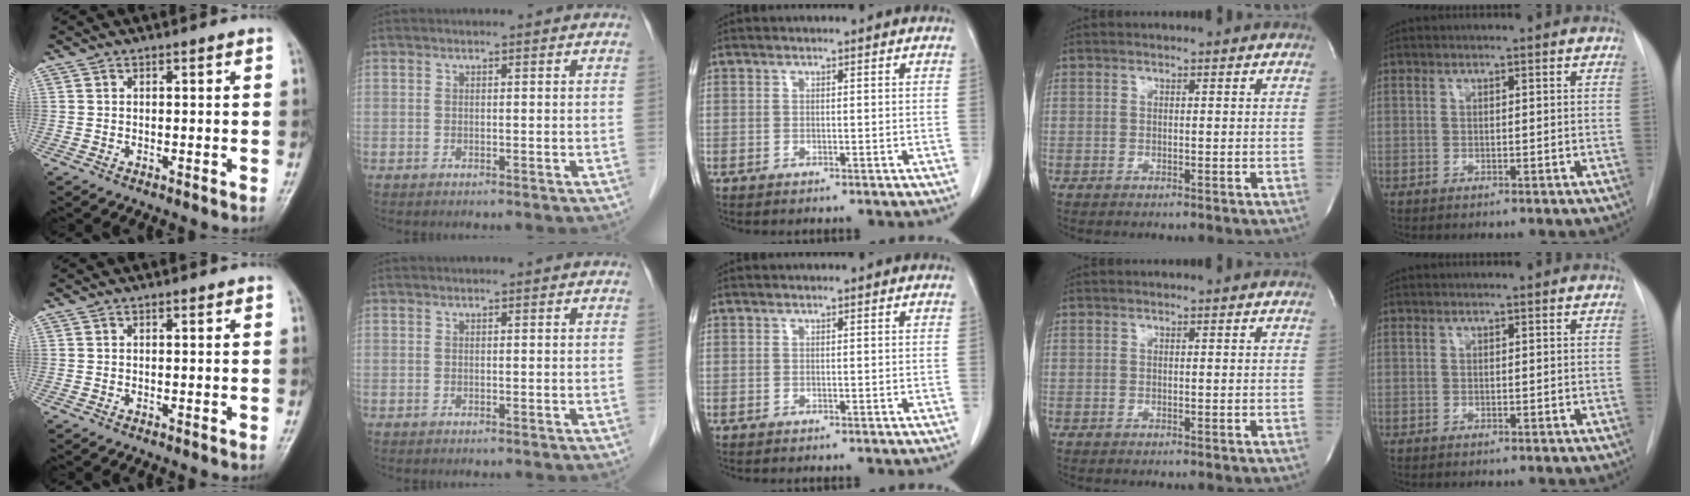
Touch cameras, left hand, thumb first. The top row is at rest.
{}